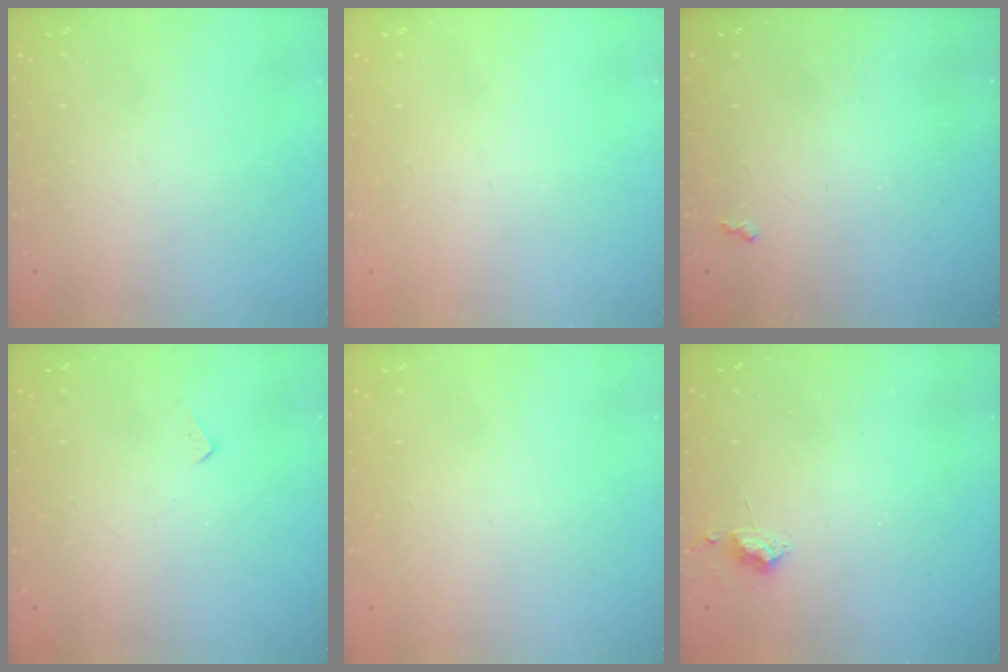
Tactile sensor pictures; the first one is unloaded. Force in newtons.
{"total": 1.3, "press": 1.1, "slide": 0.7}
{"total": 1.9, "press": 1.9, "slide": 0.5}
{"total": 5.2, "press": 5.1, "slide": 0.8}
{"total": 1.4, "press": 1.2, "slide": 0.8}
{"total": 8.3, "press": 8.3, "slide": 0.7}